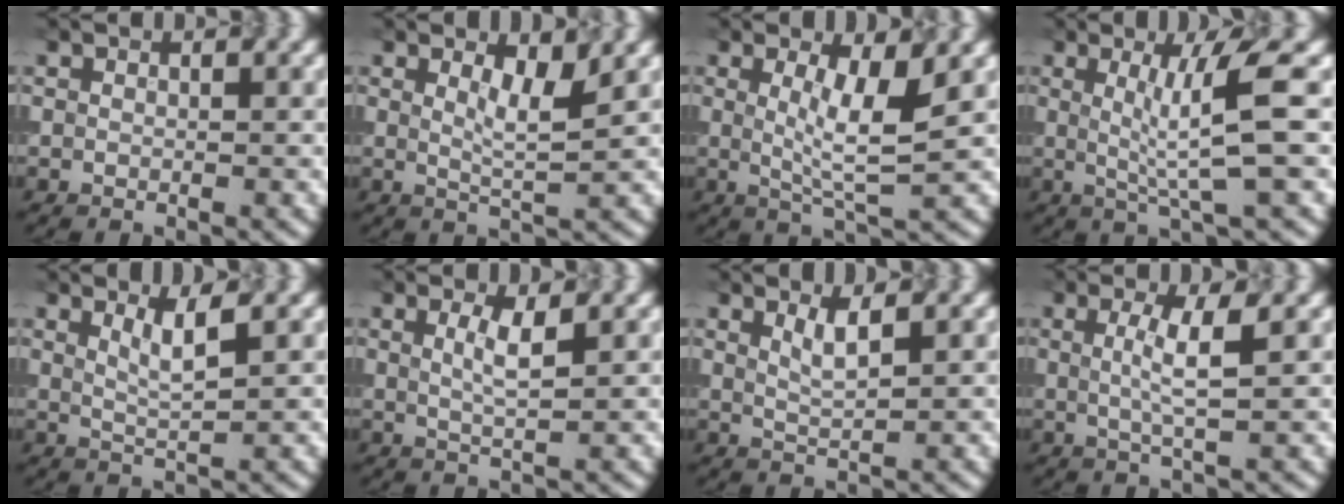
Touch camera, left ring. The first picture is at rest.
{"total": 2.7, "force": [1.1, 0.6, 2.4], "torque": [-0.036, -0.006, 0.019]}
{"total": 4.3, "force": [1.0, 0.9, 4.1], "torque": [-0.076, -0.009, 0.018]}
{"total": 4.8, "force": [0.7, 0.3, 4.8], "torque": [-0.085, -0.004, 0.017]}
{"total": 2.4, "force": [1.1, 0.5, 2.0], "torque": [-0.030, -0.005, 0.021]}
{"total": 2.3, "force": [0.8, 0.5, 2.1], "torque": [-0.037, -0.003, 0.013]}
{"total": 1.9, "force": [1.0, 0.5, 1.6], "torque": [-0.027, -0.004, 0.018]}
{"total": 3.3, "force": [0.6, 0.7, 3.2], "torque": [-0.055, -0.002, 0.008]}